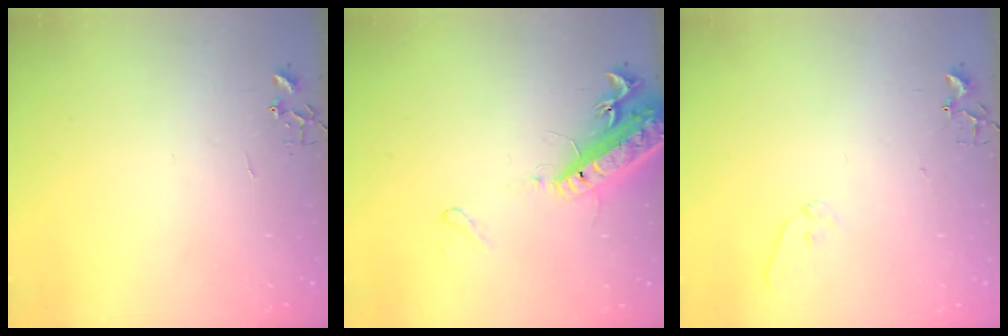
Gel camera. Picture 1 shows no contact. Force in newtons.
{"total": 16.9, "press": 16.5, "slide": 3.9}
{"total": 7.0, "press": 6.9, "slide": 0.8}